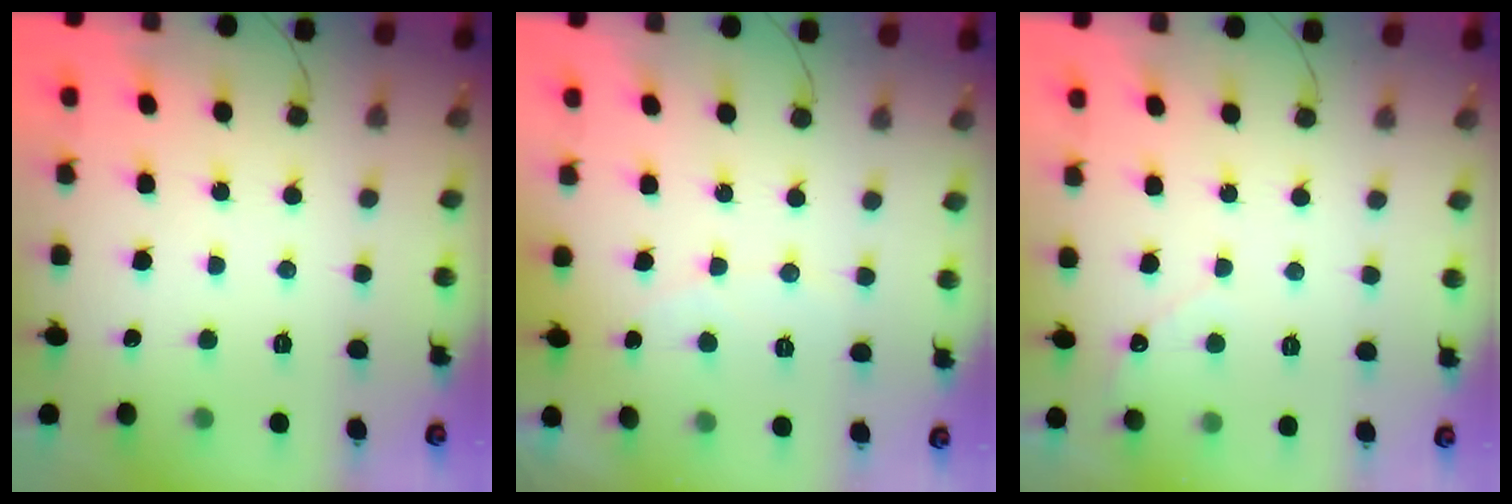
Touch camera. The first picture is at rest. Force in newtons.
{"total": 3.2, "press": 3.2, "slide": 0.1}
{"total": 2.2, "press": 2.2, "slide": 0.2}